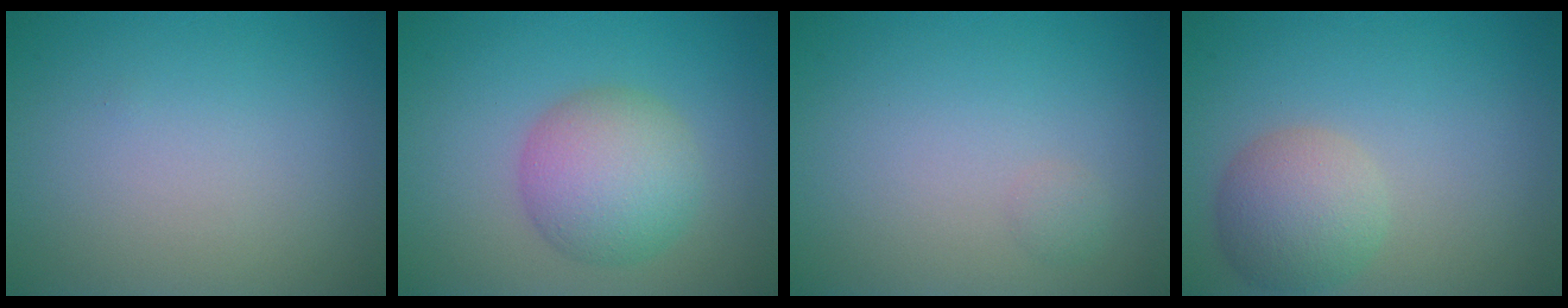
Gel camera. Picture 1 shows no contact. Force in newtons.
{"total": 5.6, "press": 5.6, "slide": 0.2}
{"total": 0.7, "press": 0.7, "slide": 0.0}
{"total": 4.1, "press": 4.1, "slide": 0.2}